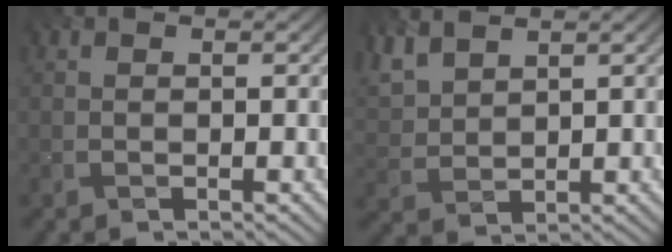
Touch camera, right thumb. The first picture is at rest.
{"total": 5.1, "force": [3.7, 2.4, 2.6], "torque": [-0.084, 0.006, 0.075]}